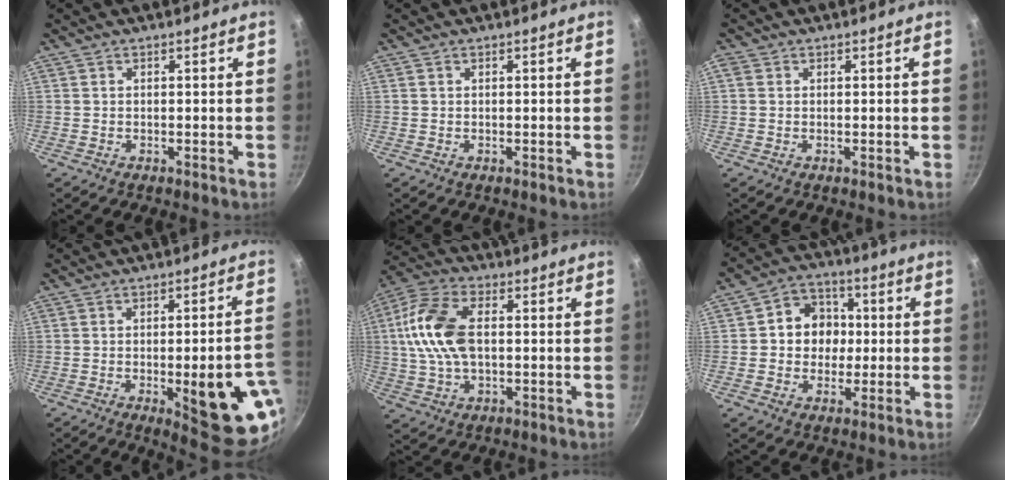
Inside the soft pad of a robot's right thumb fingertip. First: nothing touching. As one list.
[{"total": 0.0}, {"total": 1.3, "force": [0.3, 1.1, 0.6], "torque": [-0.011, 0.001, 0.001]}, {"total": 18.0, "force": [-4.9, 5.4, 16.4], "torque": [-0.169, 0.011, -0.052]}, {"total": 3.1, "force": [-2.1, 1.4, 1.7], "torque": [-0.048, 0.026, -0.052]}, {"total": 9.6, "force": [0.5, 8.5, 4.4], "torque": [-0.022, 0.012, -0.006]}]